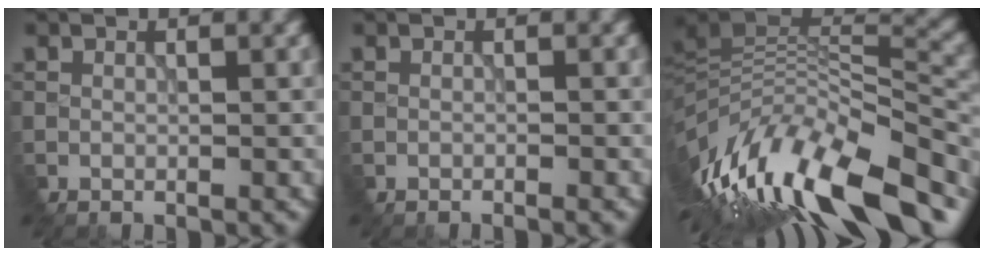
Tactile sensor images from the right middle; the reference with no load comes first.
{"total": 0.8, "force": [-0.8, -0.2, 0.0], "torque": [-0.011, -0.001, -0.014]}
{"total": 12.9, "force": [-5.1, 5.1, 10.7], "torque": [-0.217, 0.009, -0.091]}